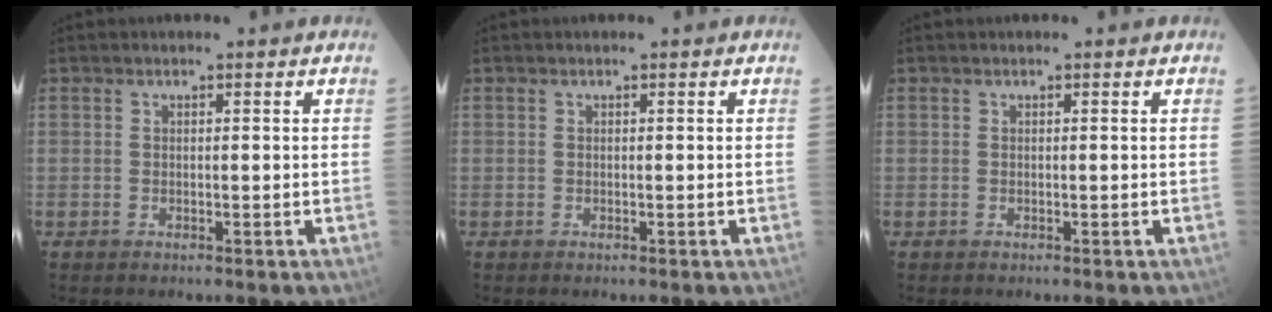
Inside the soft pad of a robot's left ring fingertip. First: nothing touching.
{"total": 0.0}
{"total": 0.0}